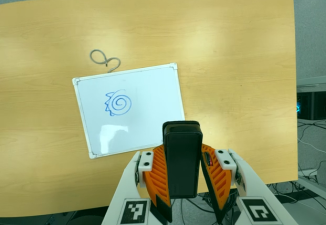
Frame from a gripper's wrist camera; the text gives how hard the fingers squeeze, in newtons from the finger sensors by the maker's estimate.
{"total": 7.9, "left": 6.4, "right": 9.4}